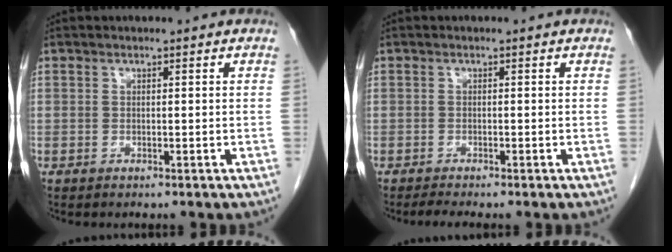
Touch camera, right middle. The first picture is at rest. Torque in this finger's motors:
{"motor_torque": [0.56, -0.32, -0.03, 0.02]}